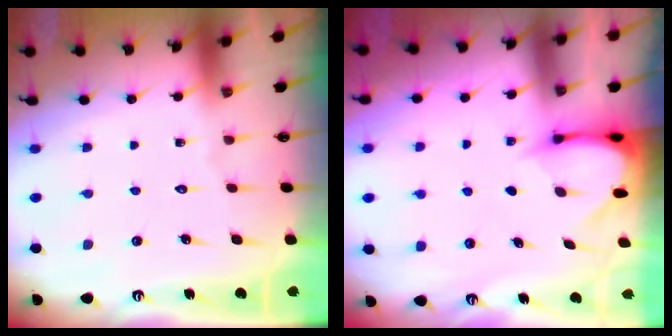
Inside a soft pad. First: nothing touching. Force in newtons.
{"total": 3.4, "press": 3.4, "slide": 0.3}